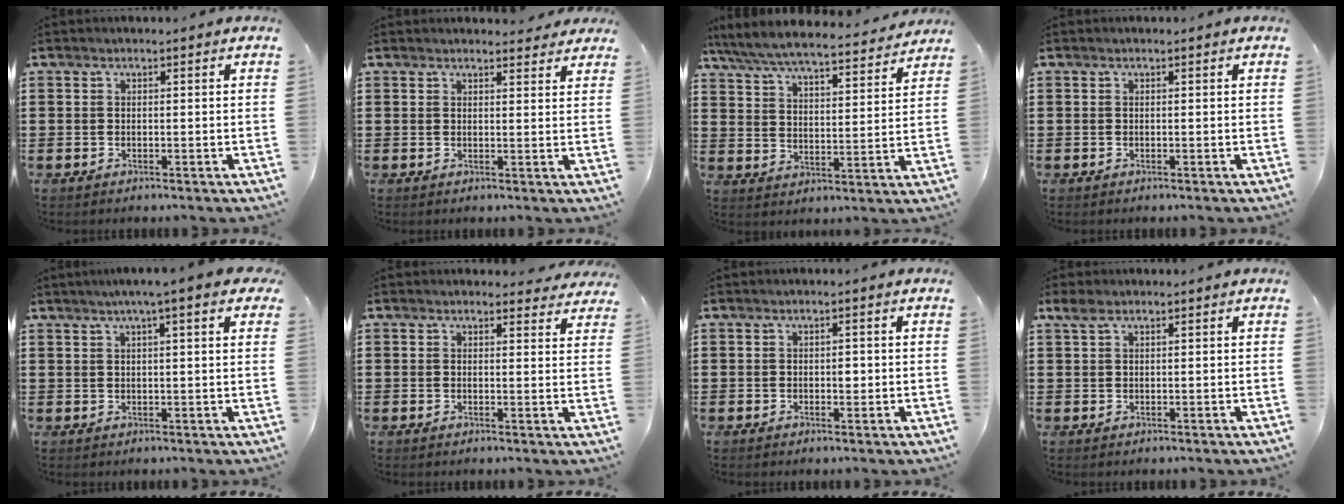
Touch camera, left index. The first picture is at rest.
{"total": 2.1, "force": [2.0, 0.4, 0.3], "torque": [-0.003, -0.003, 0.038]}
{"total": 6.6, "force": [6.3, 0.3, 2.0], "torque": [-0.068, -0.042, 0.107]}
{"total": 0.0}
{"total": 4.4, "force": [2.6, 0.2, 3.6], "torque": [-0.074, 0.006, 0.044]}
{"total": 2.3, "force": [2.2, 0.5, 0.4], "torque": [-0.006, -0.005, 0.040]}
{"total": 1.1, "force": [0.0, 0.7, 0.8], "torque": [-0.007, 0.003, -0.003]}
{"total": 2.1, "force": [1.0, 1.0, 1.5], "torque": [-0.034, 0.006, 0.017]}